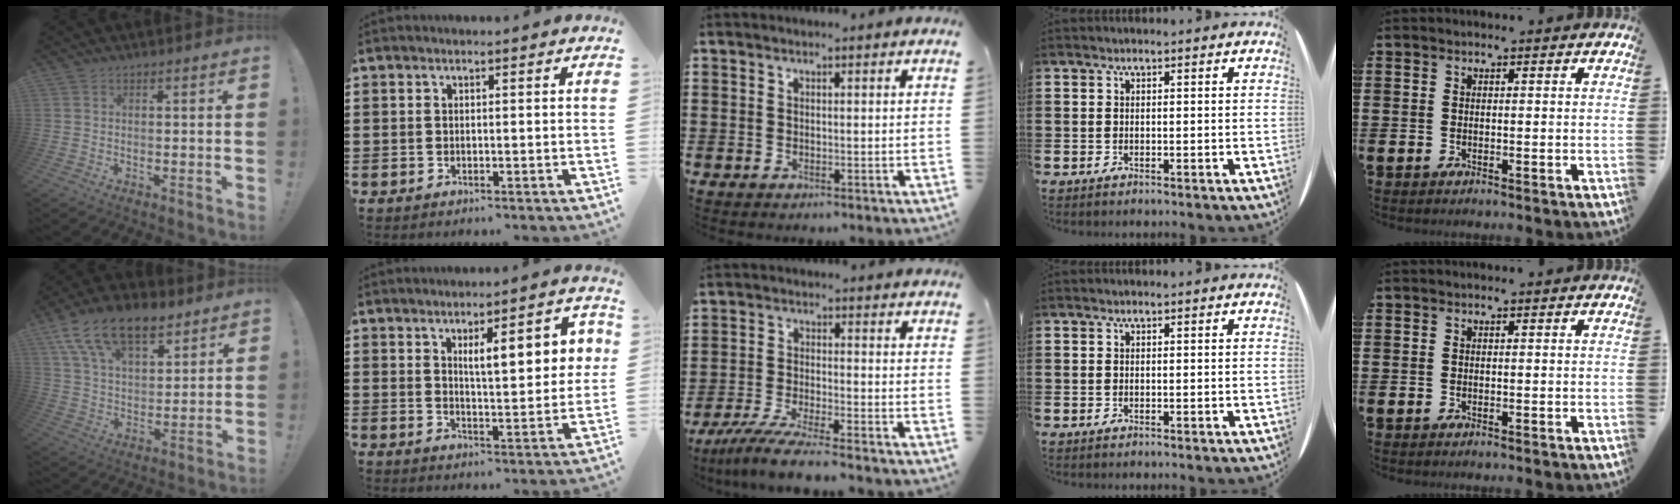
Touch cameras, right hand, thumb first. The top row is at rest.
{"thumb": {"total": 16.5, "force": [10.7, 8.4, 9.4], "torque": [-0.169, -0.056, 0.196]}, "index": {"total": 8.6, "force": [3.1, 2.6, 7.6], "torque": [-0.116, -0.002, 0.045]}, "middle": {"total": 5.8, "force": [-5.2, -0.4, 2.5], "torque": [-0.060, -0.021, -0.102]}}